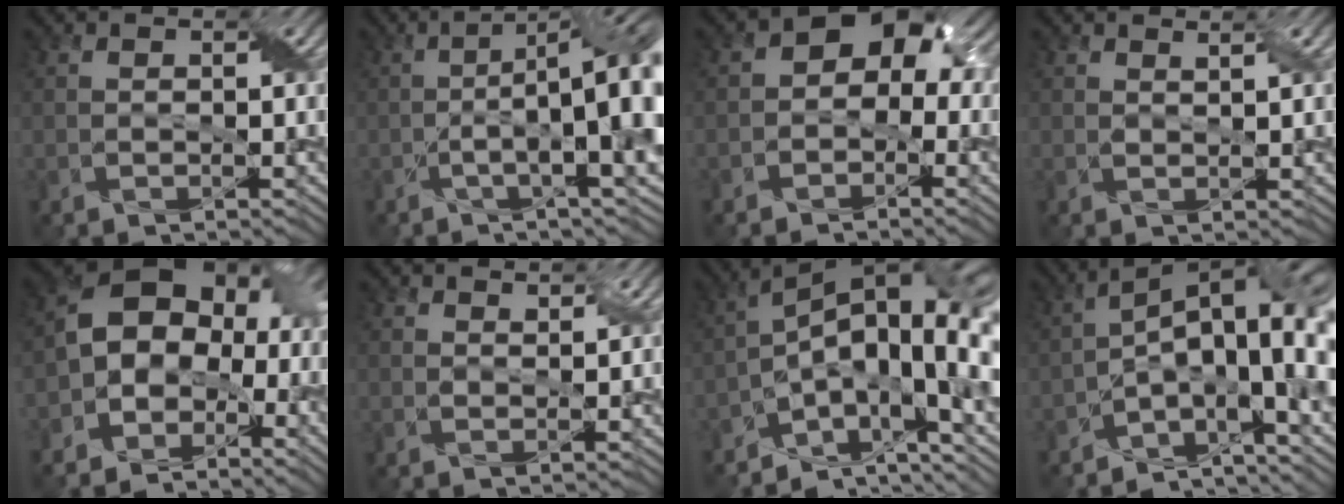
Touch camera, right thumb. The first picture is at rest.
{"total": 14.5, "force": [-1.2, 4.3, 13.8], "torque": [-0.194, -0.006, -0.013]}
{"total": 6.4, "force": [-0.3, 4.6, 4.5], "torque": [-0.058, 0.012, -0.019]}
{"total": 1.1, "force": [0.9, 0.0, 0.7], "torque": [-0.016, 0.002, 0.016]}
{"total": 13.3, "force": [-2.9, 10.0, 8.4], "torque": [-0.149, -0.013, -0.060]}
{"total": 1.2, "force": [0.9, 0.4, 0.7], "torque": [-0.018, -0.001, 0.020]}
{"total": 15.9, "force": [-3.9, 6.4, 14.0], "torque": [-0.196, 0.001, -0.076]}
{"total": 14.3, "force": [-3.1, 5.6, 12.8], "torque": [-0.181, 0.000, -0.054]}